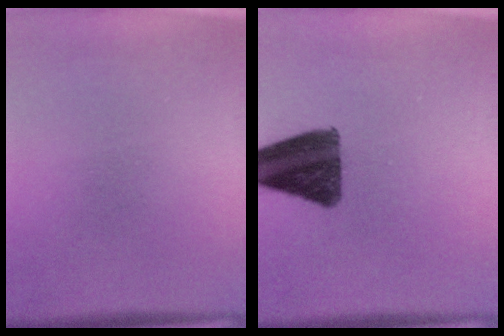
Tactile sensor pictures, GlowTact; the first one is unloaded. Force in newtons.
{"total": 12.5}